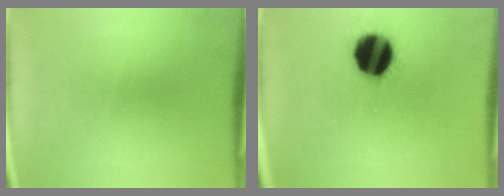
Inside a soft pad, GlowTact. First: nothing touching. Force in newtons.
{"total": 15.0}